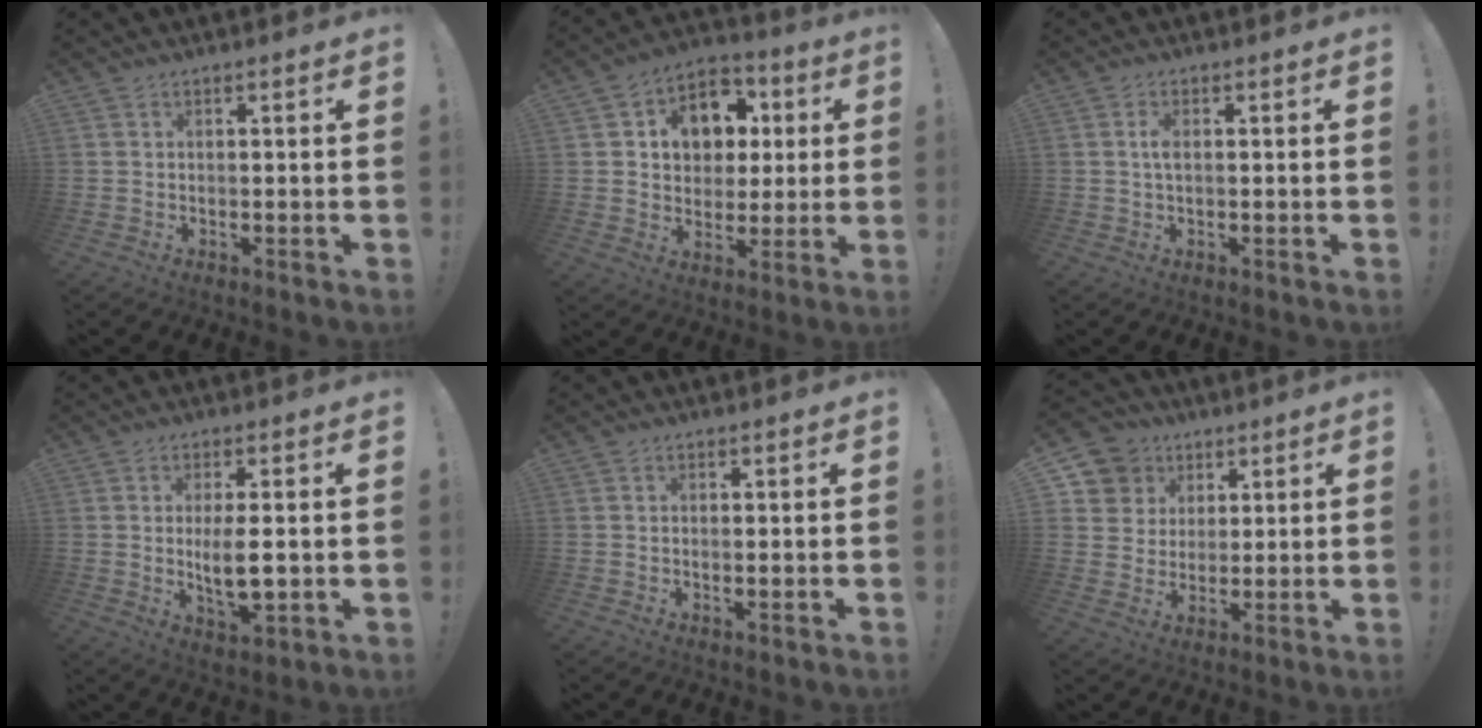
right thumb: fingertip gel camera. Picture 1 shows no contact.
{"total": 12.0, "force": [3.1, 10.2, 5.5], "torque": [-0.068, -0.012, 0.066]}
{"total": 2.3, "force": [0.0, 0.8, 2.2], "torque": [-0.041, 0.004, -0.001]}
{"total": 8.5, "force": [-0.2, 3.1, 7.9], "torque": [-0.129, -0.017, -0.007]}
{"total": 0.6, "force": [0.2, 0.0, 0.6], "torque": [-0.003, -0.005, 0.001]}
{"total": 9.4, "force": [3.8, 8.5, 1.8], "torque": [-0.031, -0.021, 0.081]}